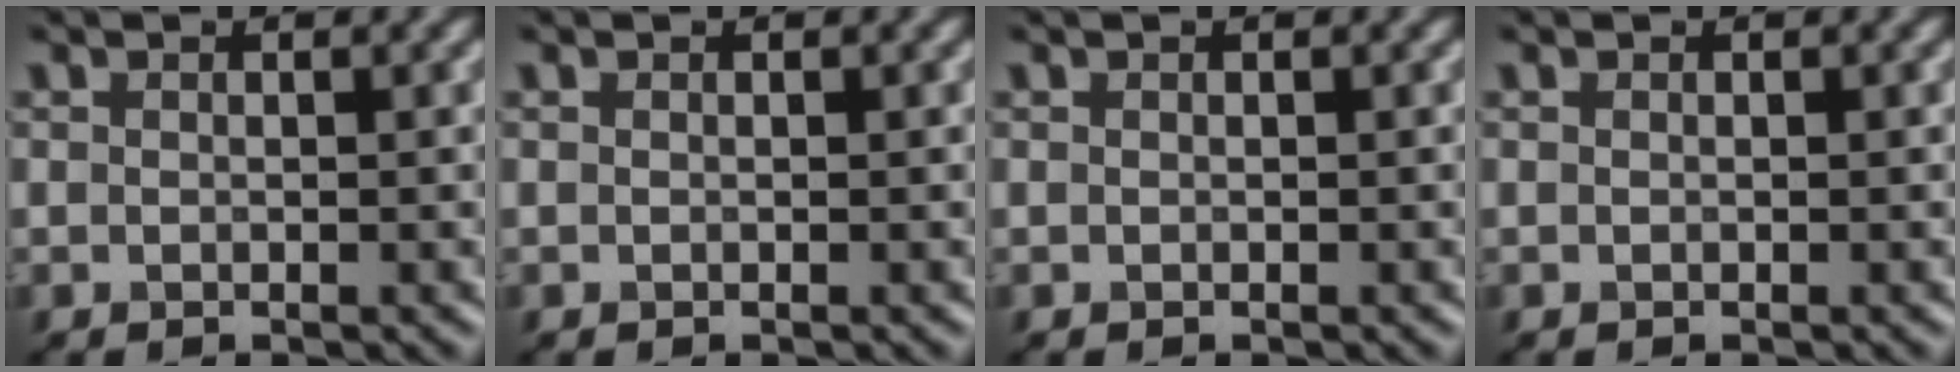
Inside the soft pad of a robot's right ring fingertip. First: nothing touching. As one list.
[{"total": 0.0}, {"total": 0.0}, {"total": 0.0}]